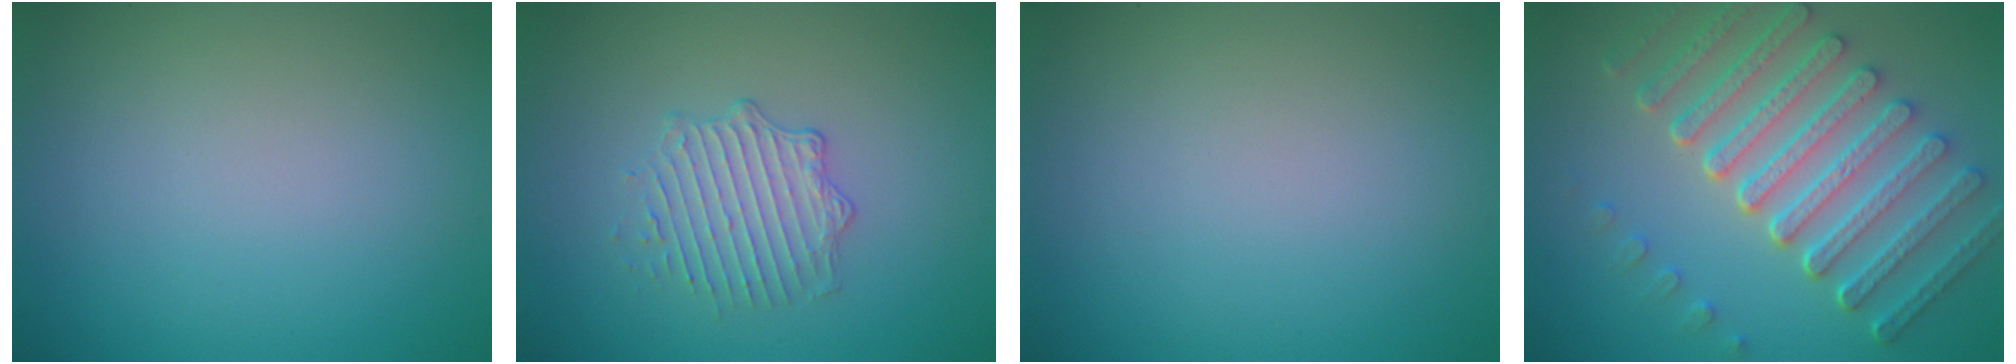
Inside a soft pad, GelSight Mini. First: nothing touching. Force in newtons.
{"total": 2.3, "press": 1.6, "slide": 1.6}
{"total": 0.0}
{"total": 8.2, "press": 6.2, "slide": 5.4}